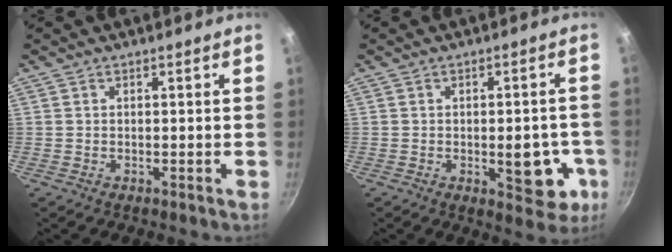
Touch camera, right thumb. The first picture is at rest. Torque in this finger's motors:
{"motor_torque": [1.29, 0.92, 1.37, -0.87, 0.10]}